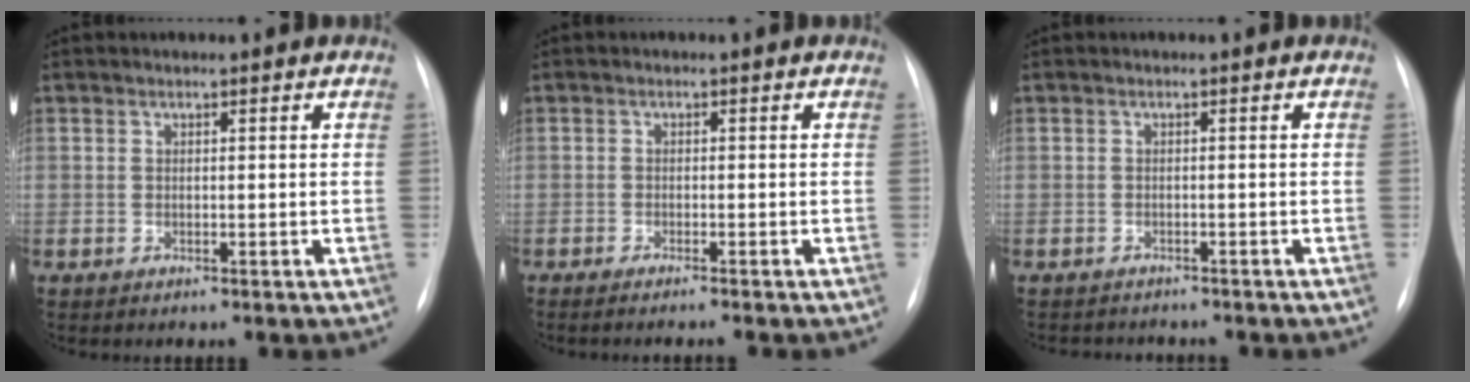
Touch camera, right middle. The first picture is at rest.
{"total": 3.1, "force": [-2.6, -0.3, 1.7], "torque": [-0.018, 0.001, -0.033]}
{"total": 3.8, "force": [-3.6, 1.0, 0.5], "torque": [-0.003, -0.005, -0.049]}